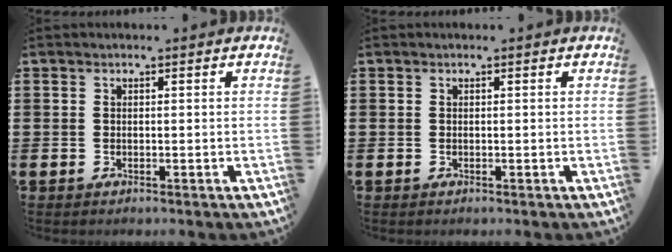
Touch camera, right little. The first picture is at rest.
{"total": 0.0}